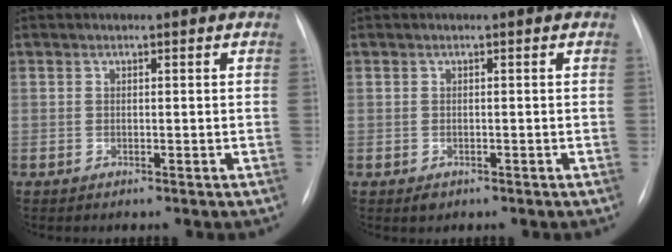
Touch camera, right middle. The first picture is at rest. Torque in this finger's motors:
{"motor_torque": [0.04, 0.04, 0.00, 0.00]}